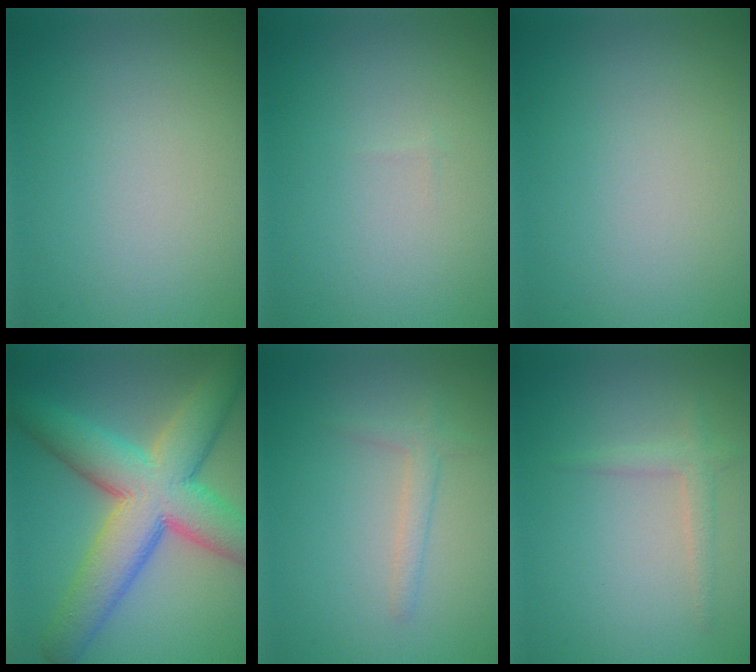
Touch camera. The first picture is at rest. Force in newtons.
{"total": 0.0}
{"total": 0.0}
{"total": 11.4, "press": 11.4, "slide": 0.7}
{"total": 1.5, "press": 1.5, "slide": 0.1}
{"total": 1.6, "press": 1.6, "slide": 0.1}